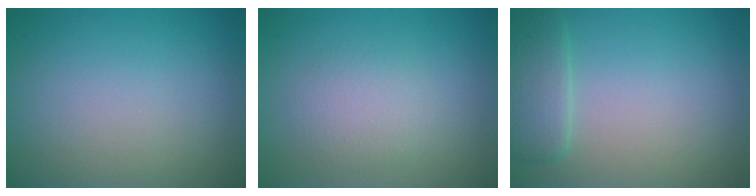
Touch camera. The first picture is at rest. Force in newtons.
{"total": 2.3, "press": 2.3, "slide": 0.1}
{"total": 2.4, "press": 1.7, "slide": 1.7}